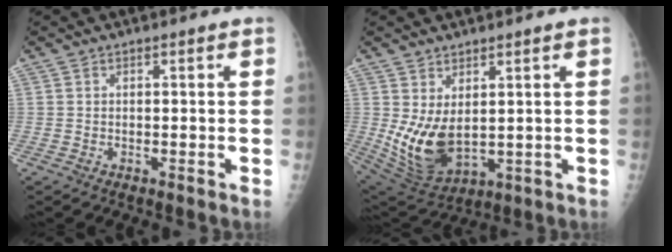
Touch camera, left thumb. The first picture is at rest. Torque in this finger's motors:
{"motor_torque": [-0.11, 0.70, 0.90, -0.25, 0.14]}